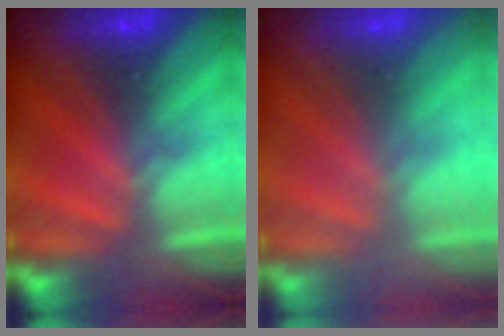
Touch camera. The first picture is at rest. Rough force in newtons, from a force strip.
{"total": 2.8}